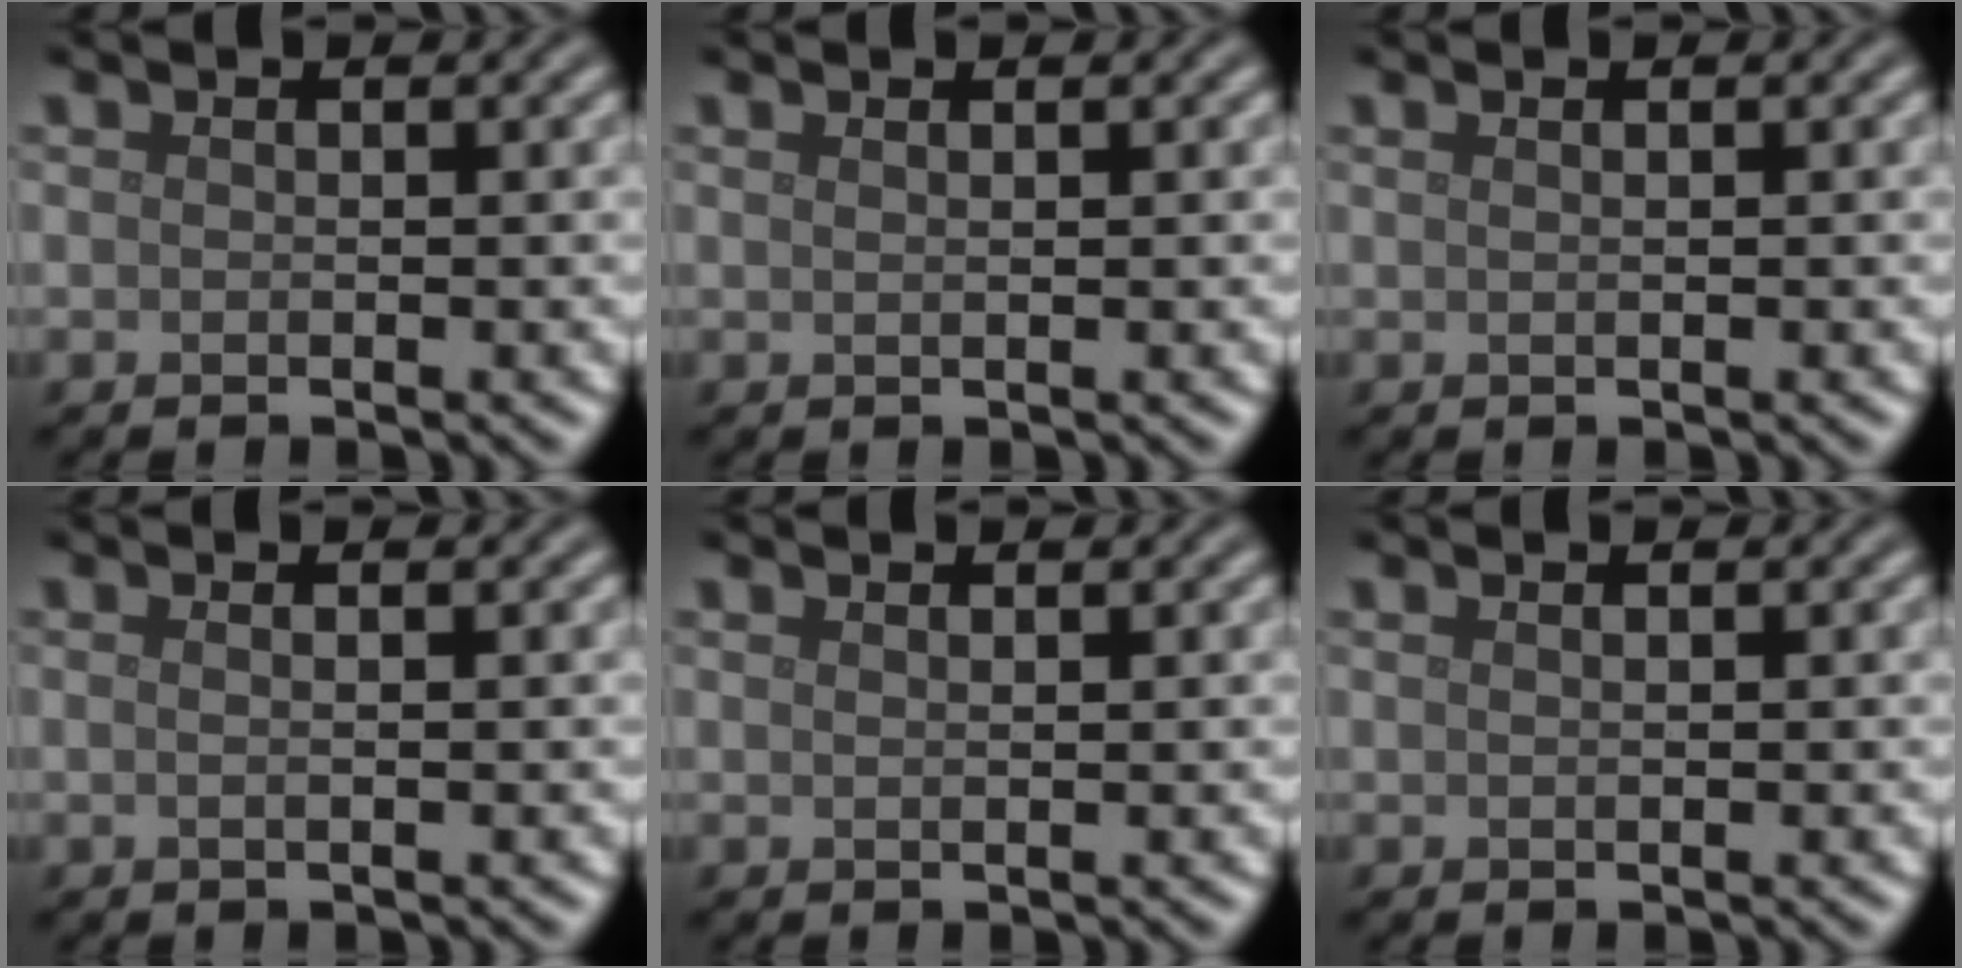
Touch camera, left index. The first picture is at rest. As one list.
[{"total": 1.4, "force": [0.8, 0.6, 0.9], "torque": [-0.002, -0.002, -0.002]}, {"total": 1.1, "force": [0.6, 0.5, 0.8], "torque": [-0.005, -0.002, 0.000]}, {"total": 2.0, "force": [0.7, 0.9, 1.7], "torque": [-0.013, -0.001, -0.017]}, {"total": 0.9, "force": [0.6, 0.3, 0.6], "torque": [-0.002, 0.000, 0.002]}, {"total": 0.8, "force": [0.5, 0.3, 0.6], "torque": [-0.005, 0.000, 0.002]}]